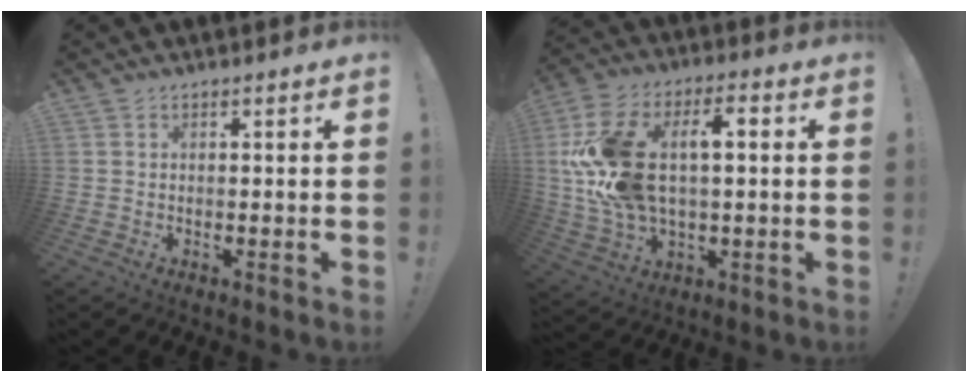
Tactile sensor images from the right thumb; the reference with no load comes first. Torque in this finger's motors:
{"motor_torque": [2.22, 2.25, 0.74, 0.56, 0.23]}